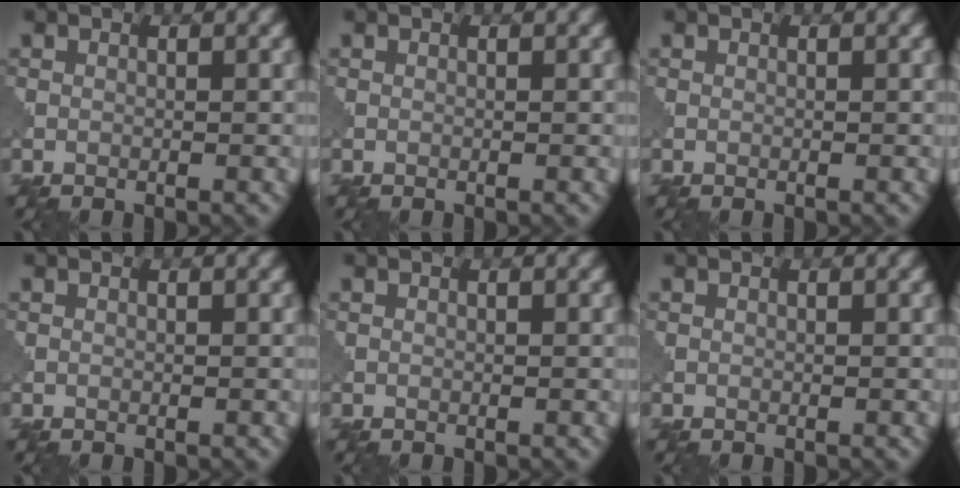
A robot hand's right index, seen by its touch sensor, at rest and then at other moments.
{"total": 0.0}
{"total": 0.0}
{"total": 0.0}
{"total": 0.0}
{"total": 0.0}